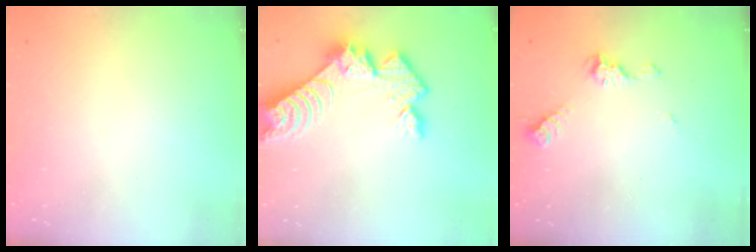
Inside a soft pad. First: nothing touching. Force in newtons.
{"total": 11.3, "press": 11.3, "slide": 0.8}
{"total": 6.3, "press": 6.3, "slide": 0.5}